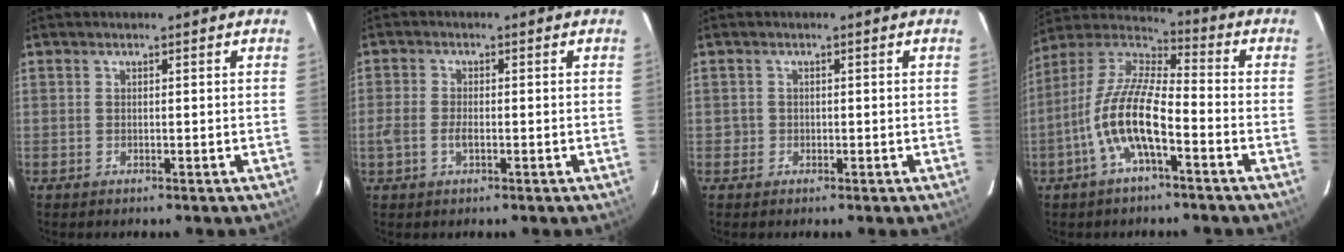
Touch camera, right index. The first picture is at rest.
{"total": 3.4, "force": [-1.2, 1.7, 2.7], "torque": [-0.060, -0.002, -0.024]}
{"total": 1.2, "force": [-0.4, 1.2, 0.0], "torque": [0.001, 0.001, -0.005]}
{"total": 12.9, "force": [-5.0, 3.5, 11.4], "torque": [-0.235, 0.004, -0.104]}